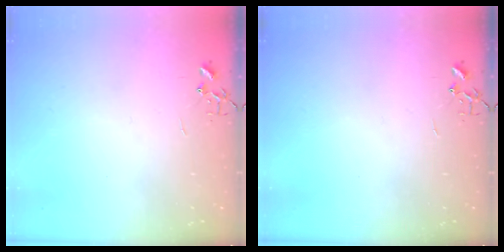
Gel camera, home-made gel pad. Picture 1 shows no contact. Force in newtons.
{"total": 0.0}